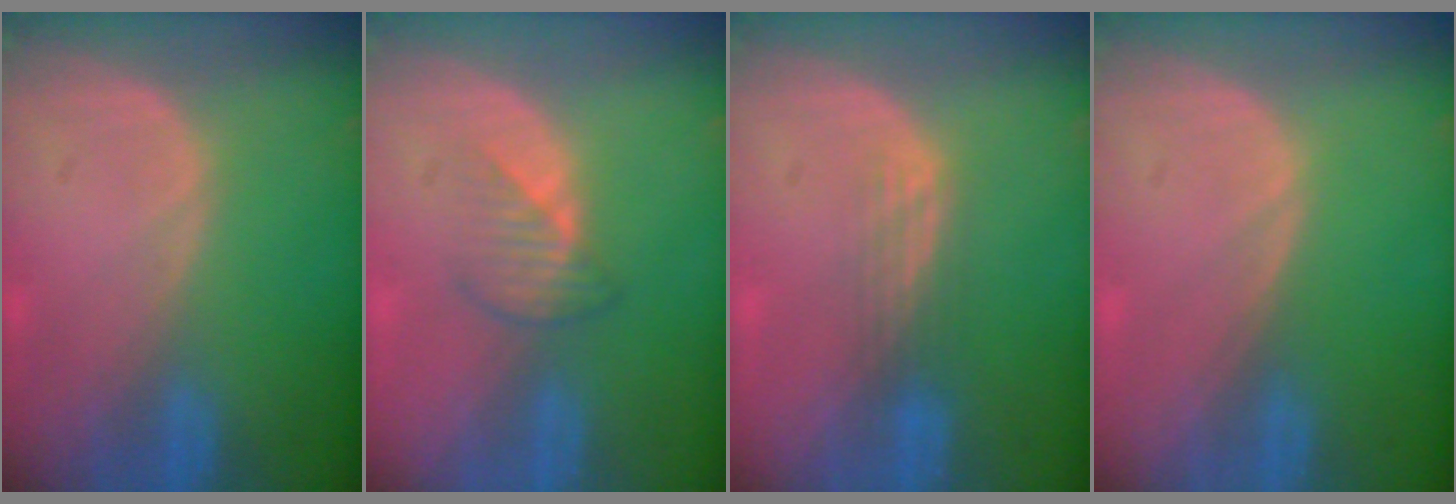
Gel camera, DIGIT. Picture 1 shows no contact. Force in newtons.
{"total": 3.0, "press": 2.9, "slide": 0.7}
{"total": 3.0, "press": 2.6, "slide": 1.4}
{"total": 0.0}